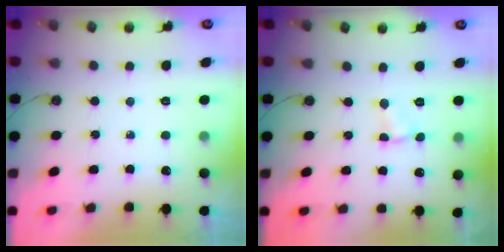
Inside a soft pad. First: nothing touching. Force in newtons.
{"total": 1.8, "press": 1.8, "slide": 0.2}